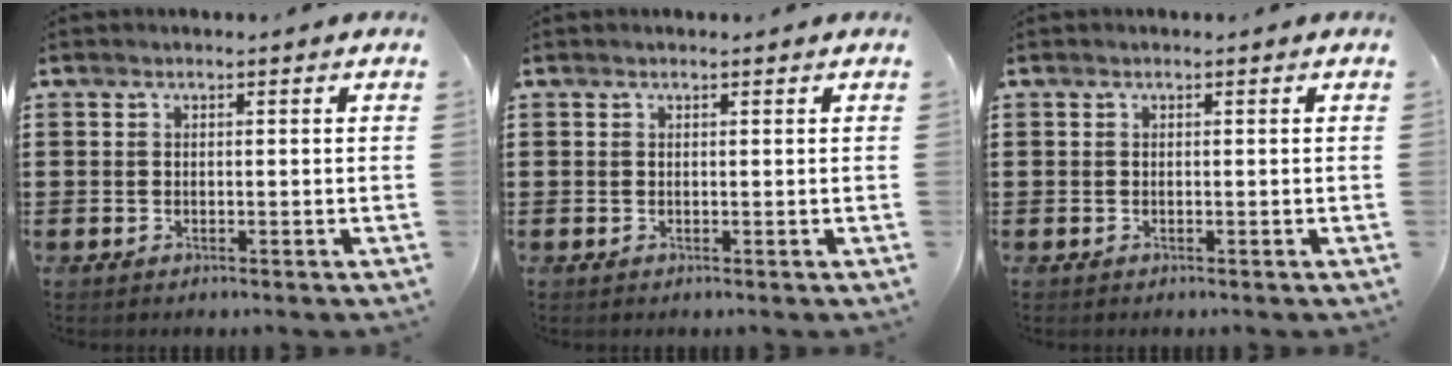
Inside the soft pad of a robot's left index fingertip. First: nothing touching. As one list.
[{"total": 0.0}, {"total": 0.0}]